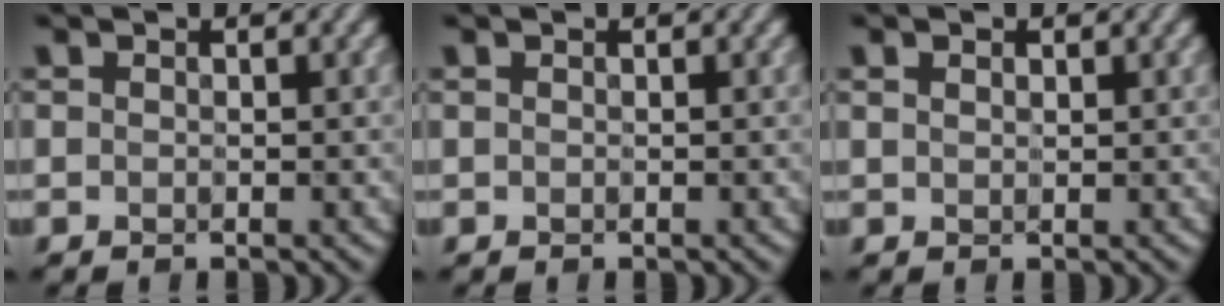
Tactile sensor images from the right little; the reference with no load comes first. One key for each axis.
{"total": 0.0}
{"total": 0.7, "fx": 0.3, "fy": 0.5, "fz": 0.3, "tx": -0.009, "ty": 0.001, "tz": 0.008}